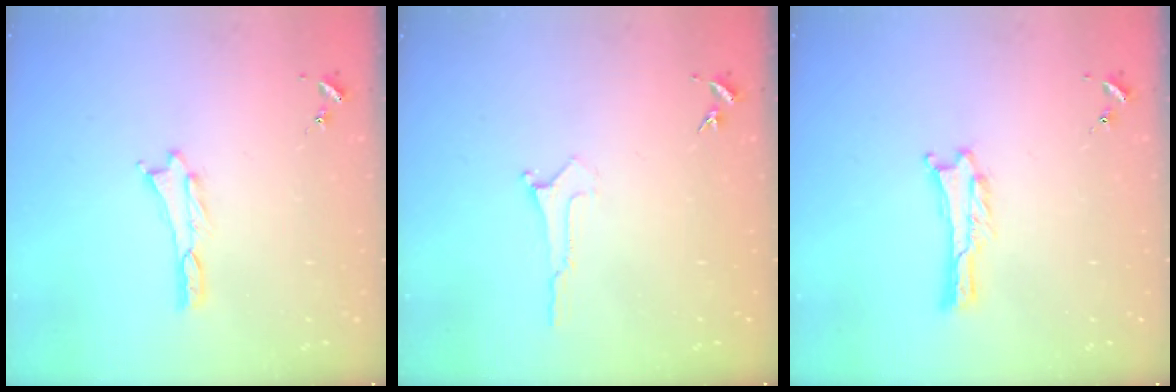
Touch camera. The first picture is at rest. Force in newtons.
{"total": 0.0}
{"total": 0.5, "press": 0.5, "slide": 0.1}